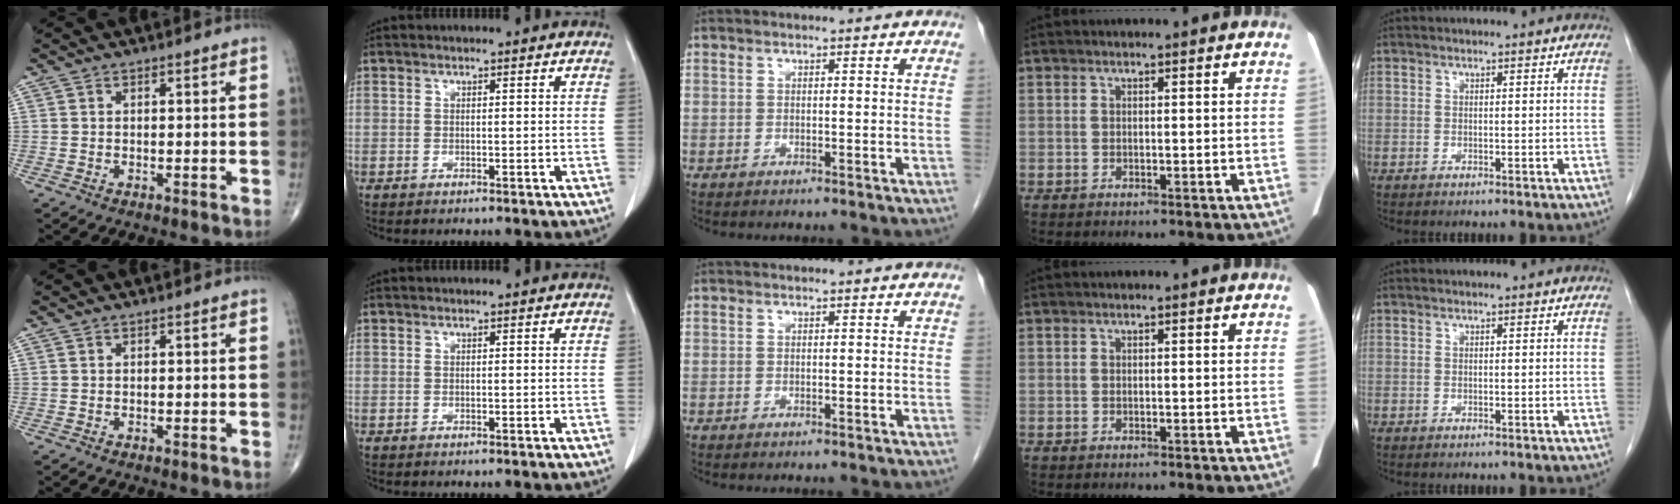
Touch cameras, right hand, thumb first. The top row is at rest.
{}